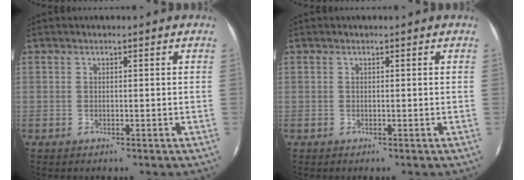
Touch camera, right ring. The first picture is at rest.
{"total": 0.0}